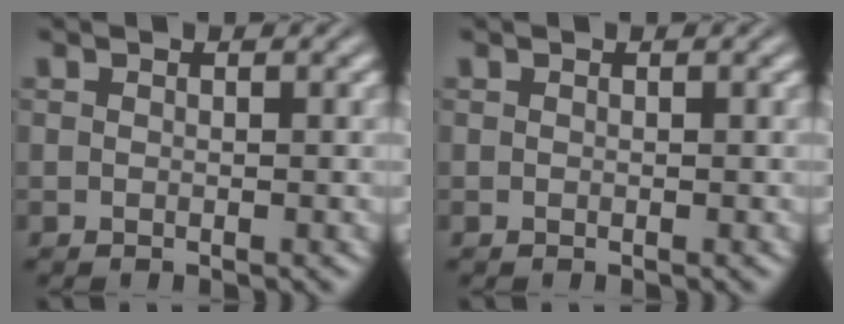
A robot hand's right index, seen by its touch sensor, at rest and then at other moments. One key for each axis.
{"total": 0.0}